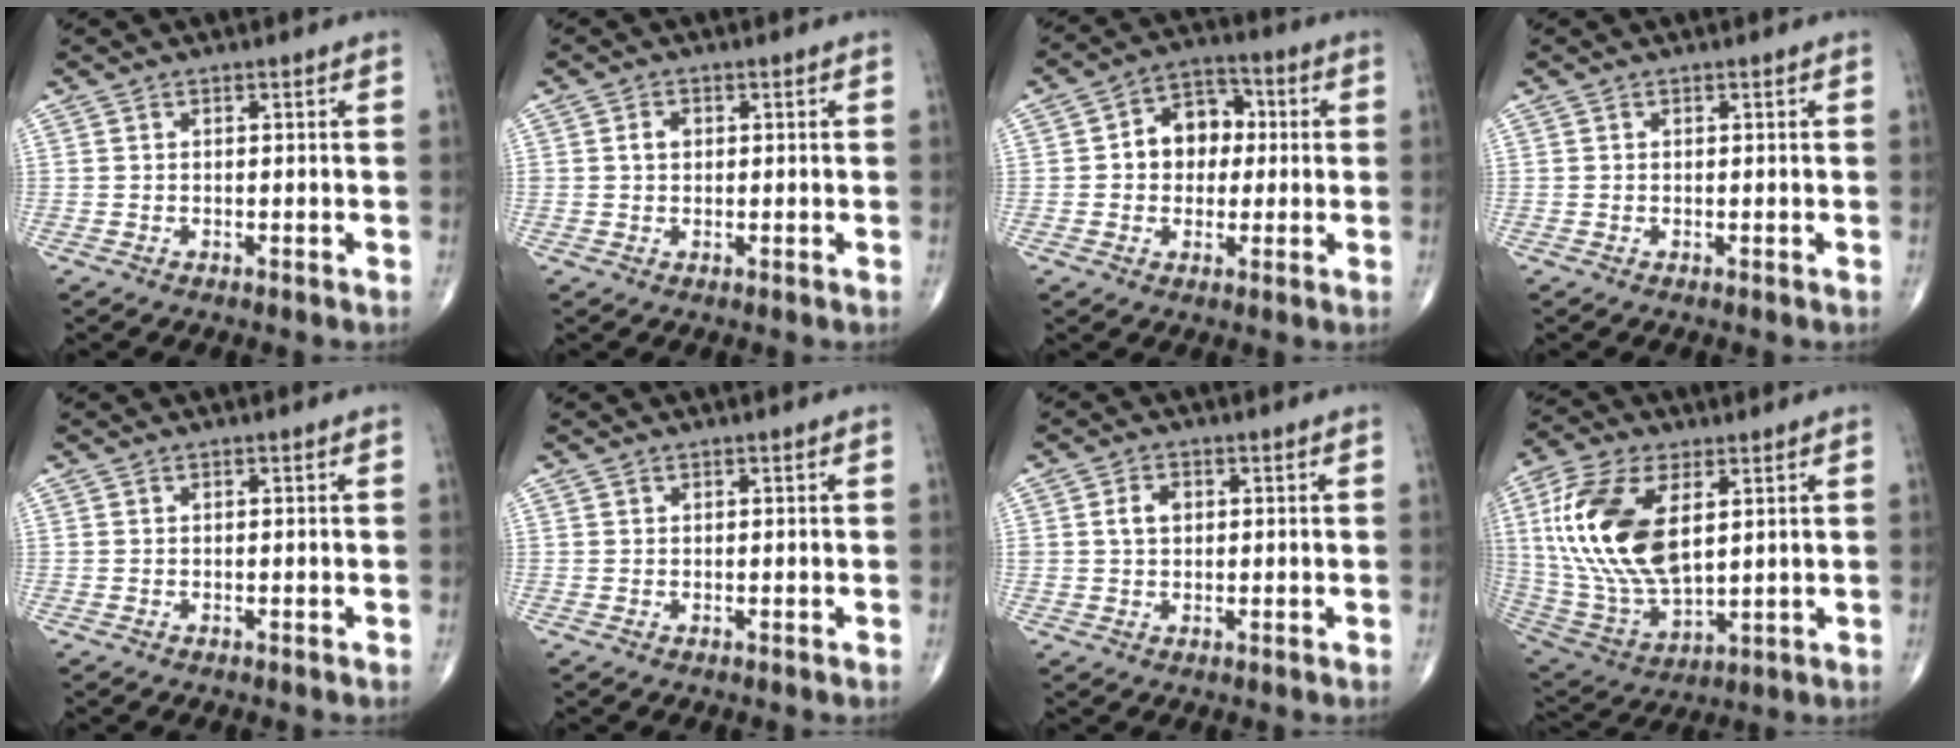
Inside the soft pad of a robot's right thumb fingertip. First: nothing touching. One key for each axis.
{"total": 2.2, "fx": 0.4, "fy": 1.7, "fz": 1.4, "tx": -0.018, "ty": 0.005, "tz": 0.009}
{"total": 9.7, "fx": 0.8, "fy": 7.5, "fz": 6.1, "tx": -0.053, "ty": 0.024, "tz": 0.004}
{"total": 0.0}
{"total": 0.0}
{"total": 0.0}
{"total": 3.4, "fx": 0.7, "fy": 2.4, "fz": 2.3, "tx": -0.037, "ty": 0.004, "tz": 0.014}
{"total": 21.0, "fx": 4.9, "fy": 11.0, "fz": 17.2, "tx": -0.352, "ty": -0.021, "tz": 0.096}